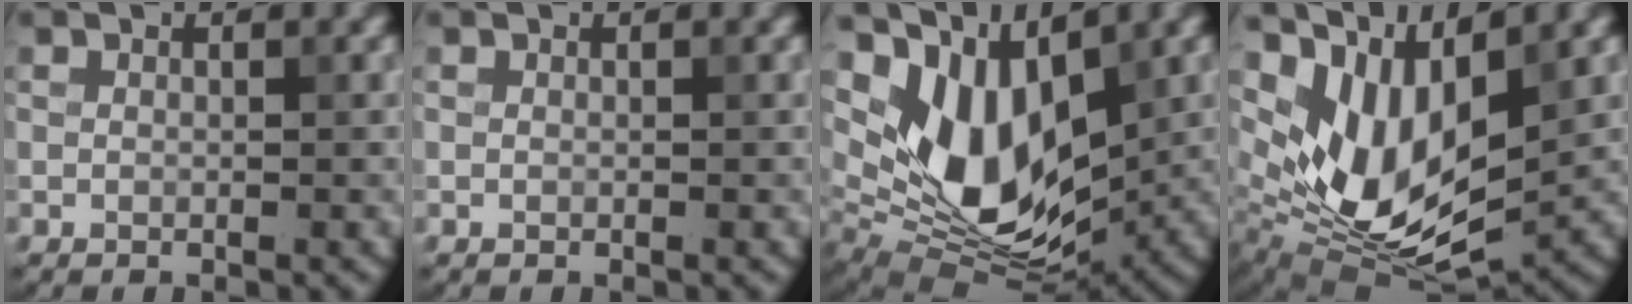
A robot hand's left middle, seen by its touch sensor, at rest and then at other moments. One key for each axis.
{"total": 0.0}
{"total": 9.5, "fx": 3.0, "fy": 5.5, "fz": 7.2, "tx": -0.143, "ty": -0.019, "tz": 0.060}
{"total": 9.6, "fx": 3.0, "fy": 5.3, "fz": 7.5, "tx": -0.152, "ty": -0.018, "tz": 0.062}